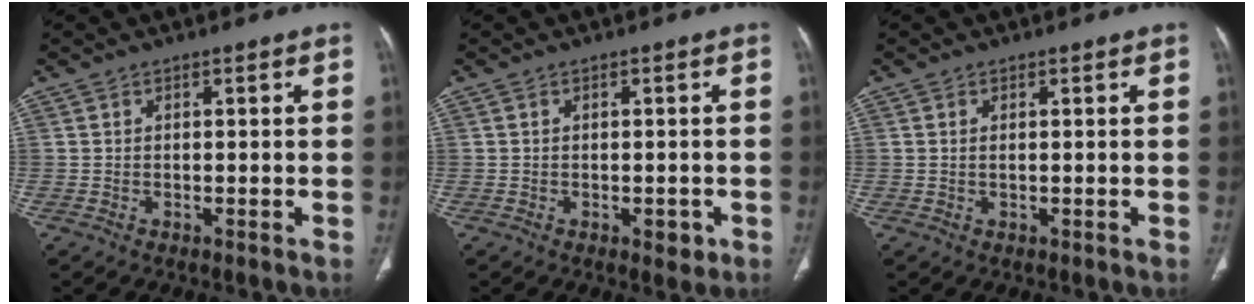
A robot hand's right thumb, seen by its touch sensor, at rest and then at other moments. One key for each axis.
{"total": 2.8, "fx": -1.3, "fy": 1.8, "fz": 1.7, "tx": -0.006, "ty": 0.006, "tz": -0.012}
{"total": 0.5, "fx": 0.1, "fy": 0.2, "fz": 0.5, "tx": -0.017, "ty": 0.002, "tz": 0.004}